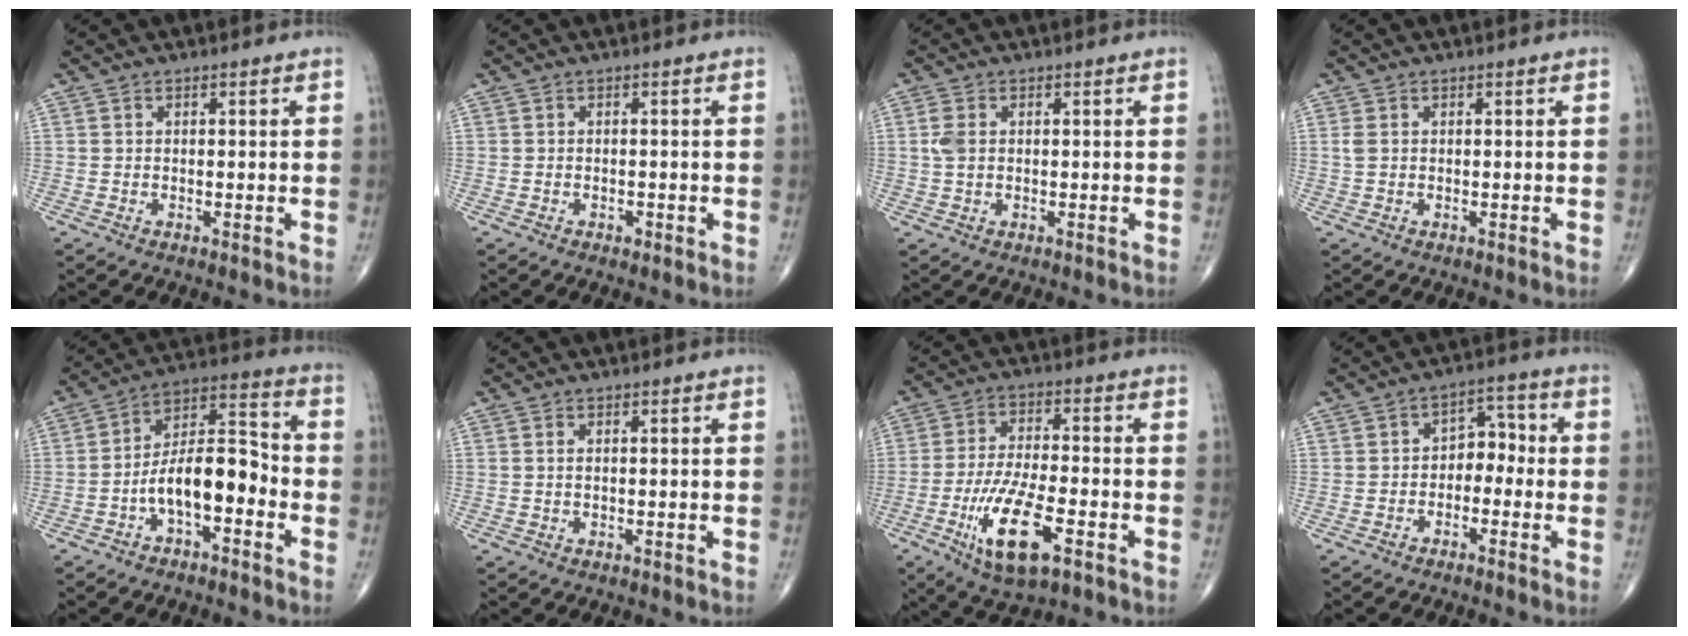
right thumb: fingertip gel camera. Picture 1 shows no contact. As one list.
[{"total": 0.8, "force": [-0.5, 0.5, 0.5], "torque": [-0.005, 0.001, -0.008]}, {"total": 2.8, "force": [0.4, 1.8, 2.2], "torque": [-0.055, 0.003, 0.008]}, {"total": 1.3, "force": [0.2, 0.8, 0.9], "torque": [-0.030, 0.005, 0.005]}, {"total": 11.8, "force": [-4.0, 5.3, 9.8], "torque": [-0.151, 0.056, -0.076]}, {"total": 0.7, "force": [0.2, 0.3, 0.6], "torque": [-0.017, 0.003, 0.006]}, {"total": 13.1, "force": [-5.4, 4.3, 11.2], "torque": [-0.216, 0.010, -0.092]}, {"total": 5.3, "force": [-1.3, 3.7, 3.5], "torque": [-0.026, 0.033, -0.034]}]